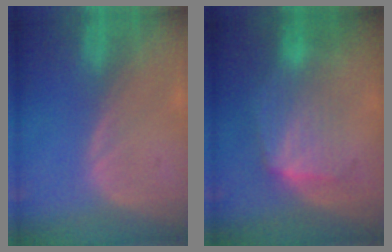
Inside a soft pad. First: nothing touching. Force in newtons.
{"total": 7.2, "press": 6.6, "slide": 2.9}